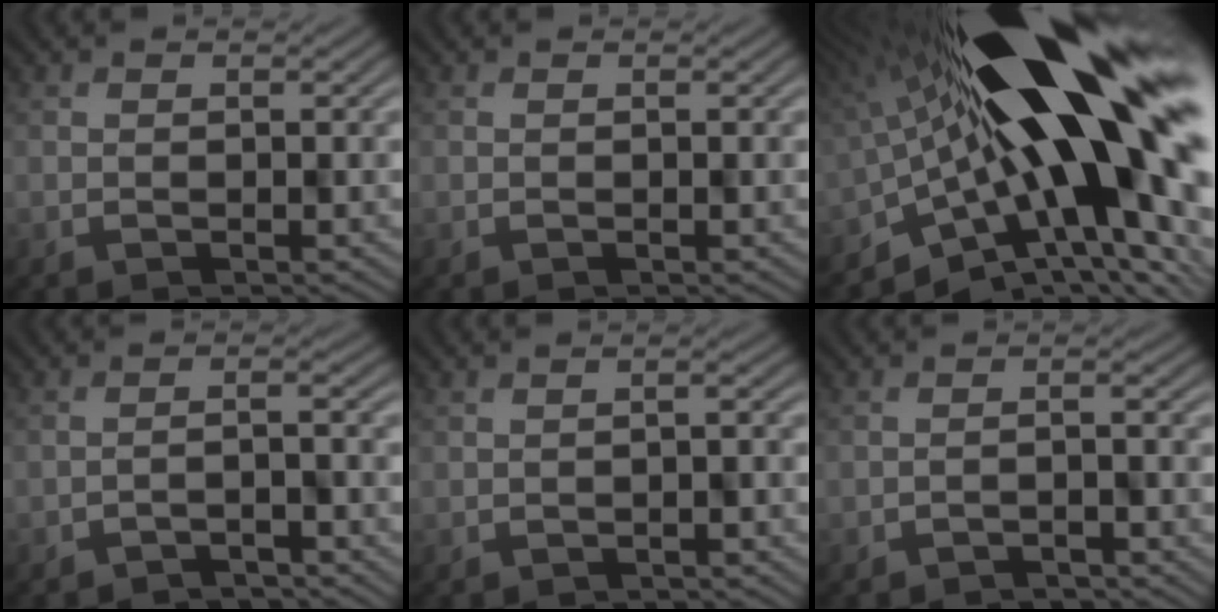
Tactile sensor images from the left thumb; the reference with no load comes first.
{"total": 0.0}
{"total": 20.7, "force": [1.8, 7.0, 19.4], "torque": [-0.295, -0.006, 0.012]}
{"total": 2.9, "force": [-2.6, 0.3, 1.2], "torque": [-0.013, 0.008, -0.044]}
{"total": 1.3, "force": [-1.1, 0.2, 0.7], "torque": [-0.008, 0.004, -0.013]}
{"total": 1.9, "force": [-1.8, 0.1, 0.6], "torque": [-0.008, 0.006, -0.030]}